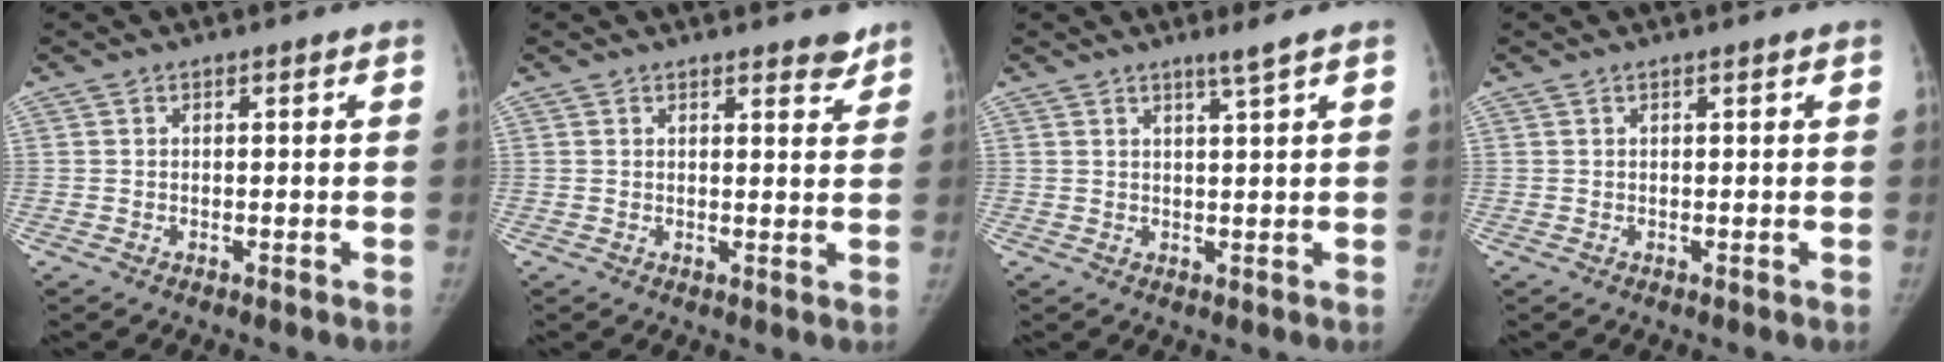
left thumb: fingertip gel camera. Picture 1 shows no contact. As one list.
[{"total": 3.2, "force": [2.6, 1.0, 1.5], "torque": [-0.003, -0.017, 0.032]}, {"total": 2.2, "force": [1.6, -0.6, 1.4], "torque": [-0.025, -0.014, 0.031]}, {"total": 0.0}]